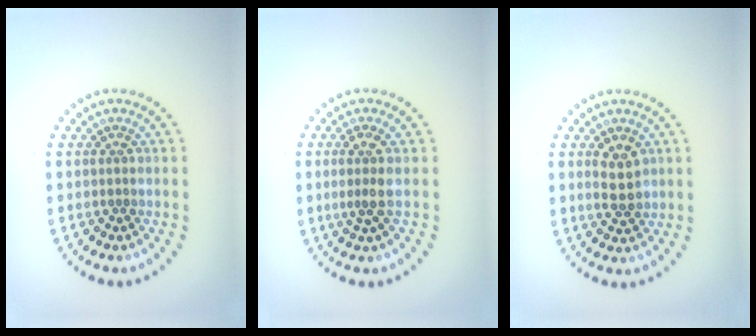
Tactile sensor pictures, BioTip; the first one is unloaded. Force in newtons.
{"total": 2.1, "press": 1.7, "slide": 1.2}
{"total": 2.8, "press": 2.8, "slide": 0.3}